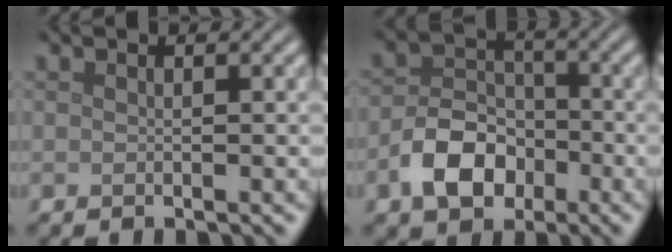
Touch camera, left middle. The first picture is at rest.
{"total": 5.3, "force": [-2.4, 3.7, 3.0], "torque": [-0.054, 0.002, -0.048]}